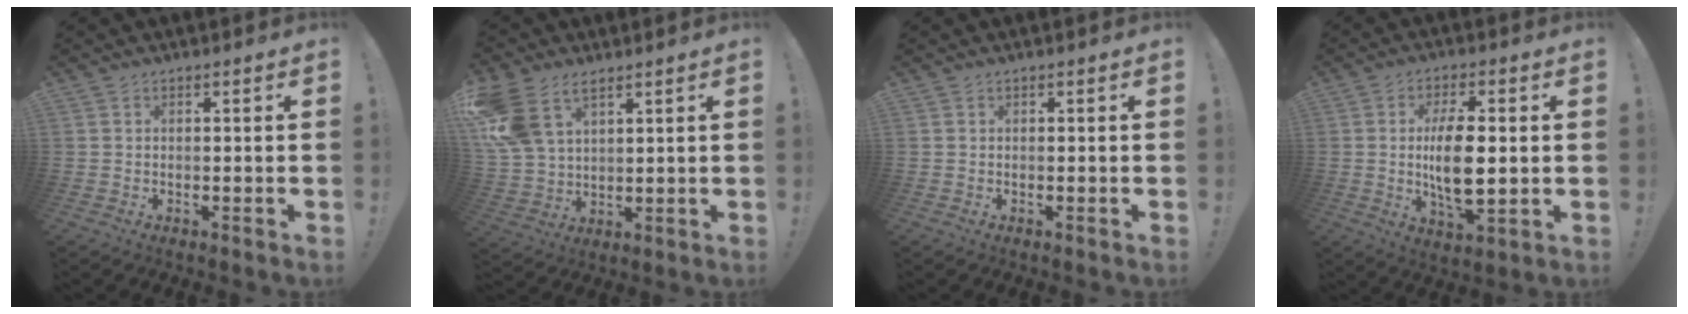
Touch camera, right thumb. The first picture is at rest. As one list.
[{"total": 12.0, "force": [6.8, 7.5, 6.6], "torque": [-0.131, -0.029, 0.135]}, {"total": 0.0}, {"total": 12.4, "force": [0.4, 5.0, 11.3], "torque": [-0.207, -0.018, -0.003]}]